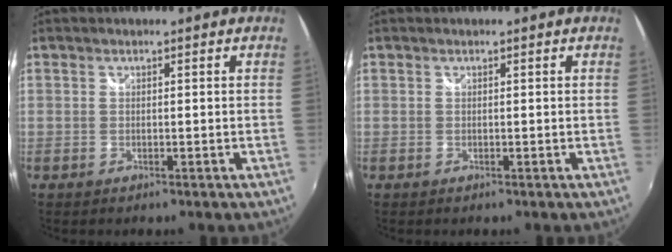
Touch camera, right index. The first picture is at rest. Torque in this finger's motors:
{"motor_torque": [0.04, 0.05, 0.01, 0.01]}